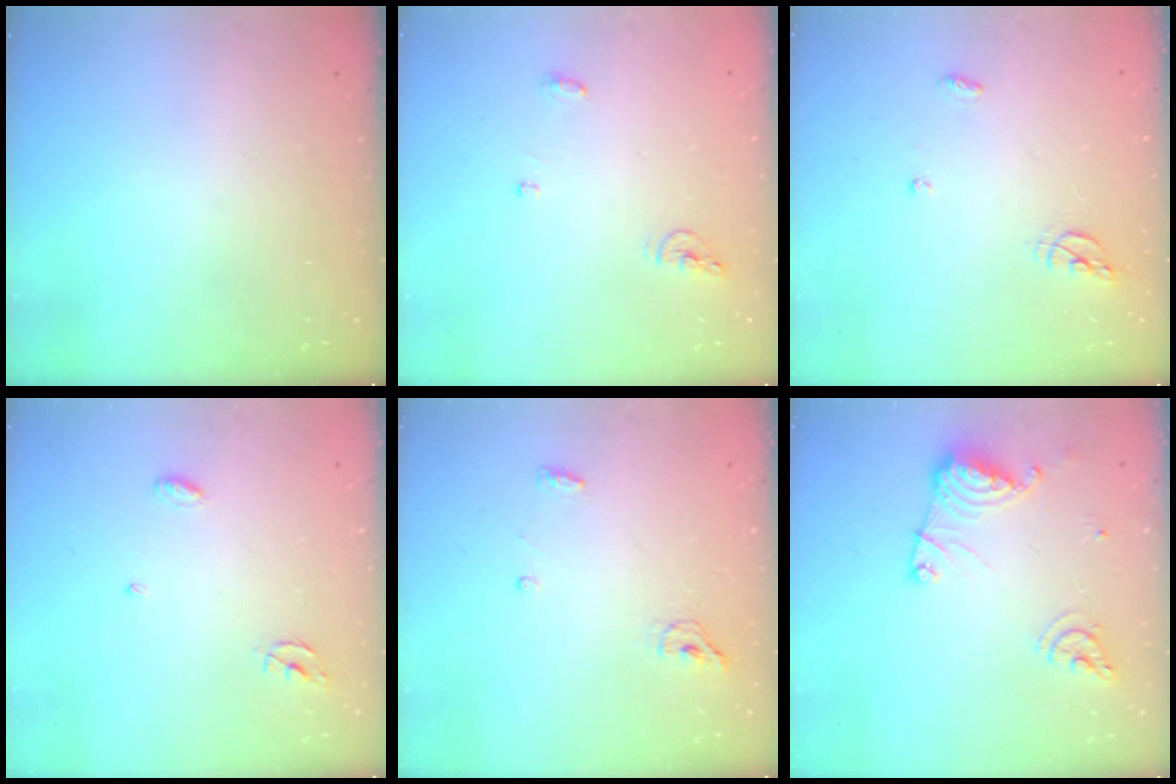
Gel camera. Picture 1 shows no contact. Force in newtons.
{"total": 5.6, "press": 5.6, "slide": 0.2}
{"total": 6.5, "press": 6.5, "slide": 0.6}
{"total": 3.9, "press": 3.9, "slide": 0.2}
{"total": 4.4, "press": 4.3, "slide": 1.1}
{"total": 13.6, "press": 13.5, "slide": 1.5}